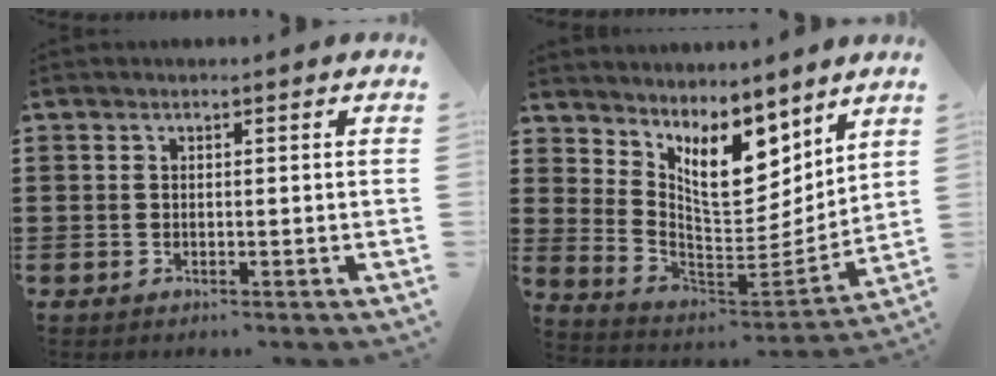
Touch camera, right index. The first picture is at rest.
{"total": 10.1, "force": [6.3, 4.9, 6.1], "torque": [-0.110, -0.043, 0.114]}